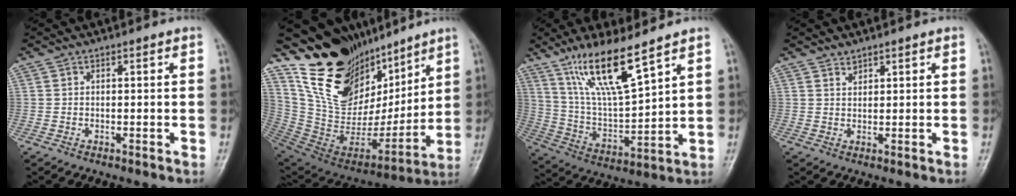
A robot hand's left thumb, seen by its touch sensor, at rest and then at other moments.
{"total": 24.5, "force": [17.4, 12.8, 11.6], "torque": [-0.150, -0.081, 0.316]}
{"total": 14.5, "force": [9.9, 2.7, 10.3], "torque": [-0.186, -0.053, 0.206]}
{"total": 1.4, "force": [1.3, 0.6, 0.2], "torque": [0.008, -0.011, 0.020]}